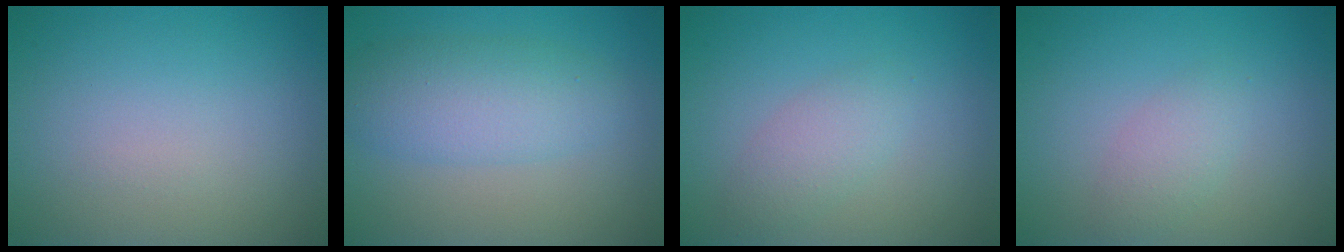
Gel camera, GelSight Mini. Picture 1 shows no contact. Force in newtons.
{"total": 4.6, "press": 4.6, "slide": 0.1}
{"total": 2.2, "press": 2.2, "slide": 0.2}
{"total": 1.8, "press": 1.8, "slide": 0.1}